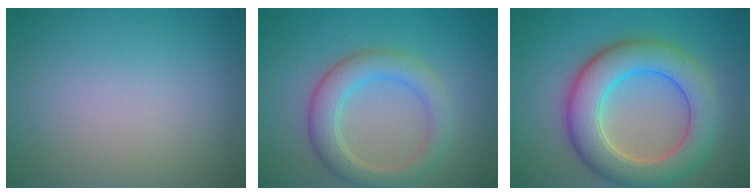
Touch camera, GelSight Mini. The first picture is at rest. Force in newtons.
{"total": 4.3, "press": 4.3, "slide": 0.2}
{"total": 8.1, "press": 8.1, "slide": 0.5}